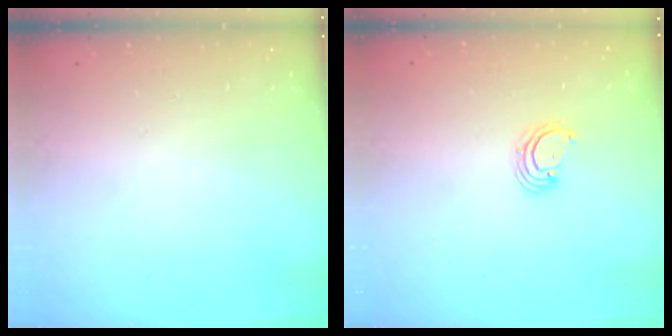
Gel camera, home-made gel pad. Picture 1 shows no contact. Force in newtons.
{"total": 2.3, "press": 2.3, "slide": 0.1}